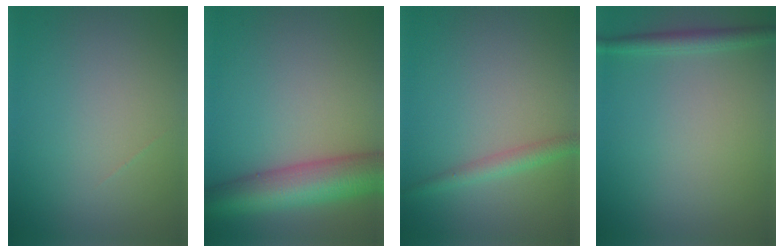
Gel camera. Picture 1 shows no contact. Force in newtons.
{"total": 8.1, "press": 8.1, "slide": 0.2}
{"total": 1.9, "press": 1.9, "slide": 0.0}
{"total": 1.8, "press": 1.8, "slide": 0.1}